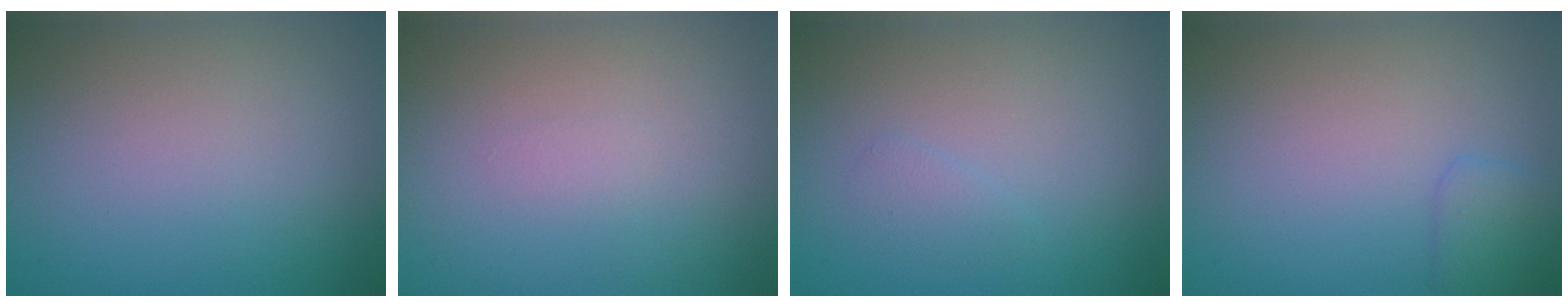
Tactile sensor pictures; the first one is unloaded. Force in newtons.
{"total": 0.5, "press": 0.5, "slide": 0.0}
{"total": 0.9, "press": 0.9, "slide": 0.0}
{"total": 1.6, "press": 1.6, "slide": 0.1}